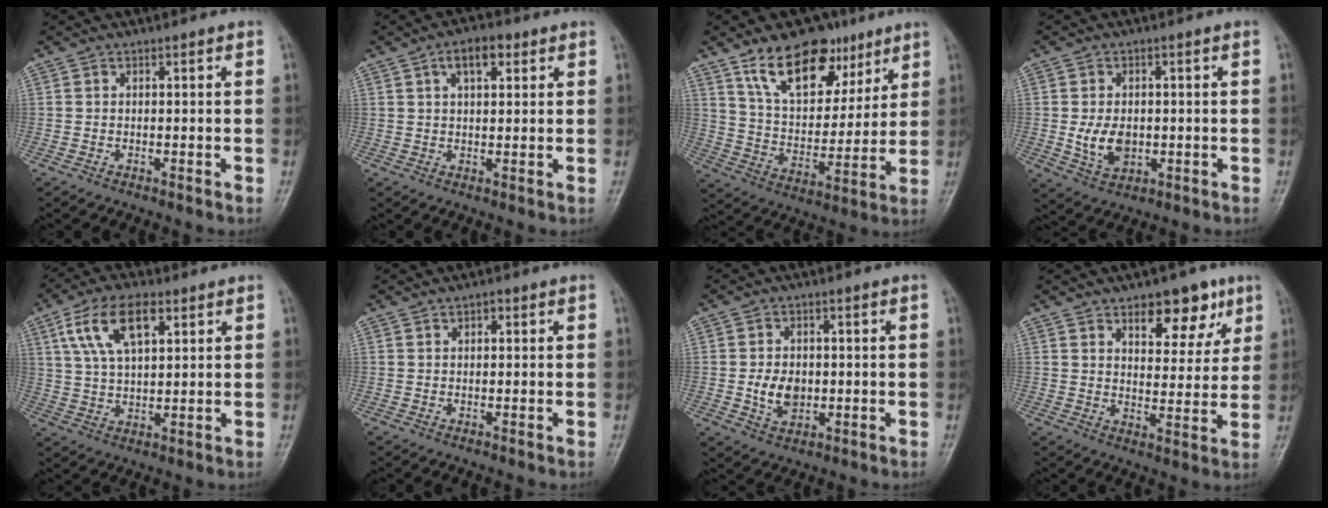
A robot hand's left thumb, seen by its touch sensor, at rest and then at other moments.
{"total": 5.5, "force": [2.4, 2.7, 4.0], "torque": [-0.056, 0.001, 0.036]}
{"total": 17.0, "force": [10.5, 9.6, 9.3], "torque": [-0.101, -0.049, 0.185]}
{"total": 6.4, "force": [-0.5, 4.4, 4.5], "torque": [-0.064, -0.006, 0.000]}
{"total": 11.3, "force": [4.9, 5.4, 8.6], "torque": [-0.157, -0.002, 0.094]}
{"total": 1.1, "force": [0.5, 0.6, 0.7], "torque": [-0.007, 0.001, 0.006]}
{"total": 5.7, "force": [-0.6, 4.2, 3.9], "torque": [-0.051, -0.002, -0.005]}
{"total": 10.5, "force": [6.0, 5.3, 6.7], "torque": [-0.054, -0.030, 0.087]}